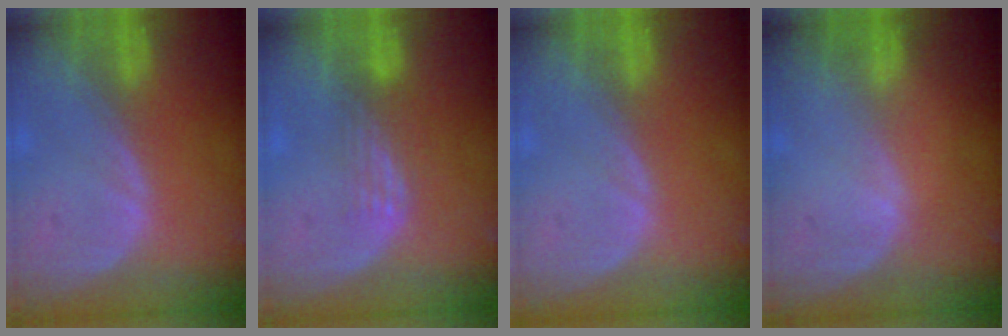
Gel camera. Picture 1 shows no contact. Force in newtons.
{"total": 3.4, "press": 2.8, "slide": 1.9}
{"total": 0.0}
{"total": 0.0}